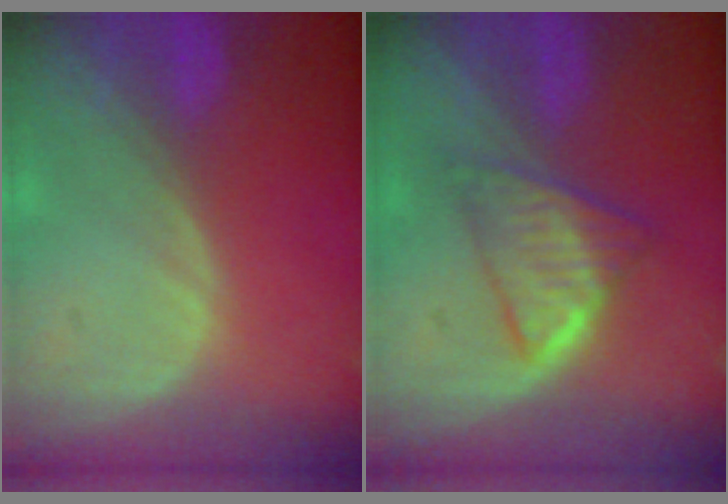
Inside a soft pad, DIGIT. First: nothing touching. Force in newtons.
{"total": 5.7, "press": 5.5, "slide": 1.6}